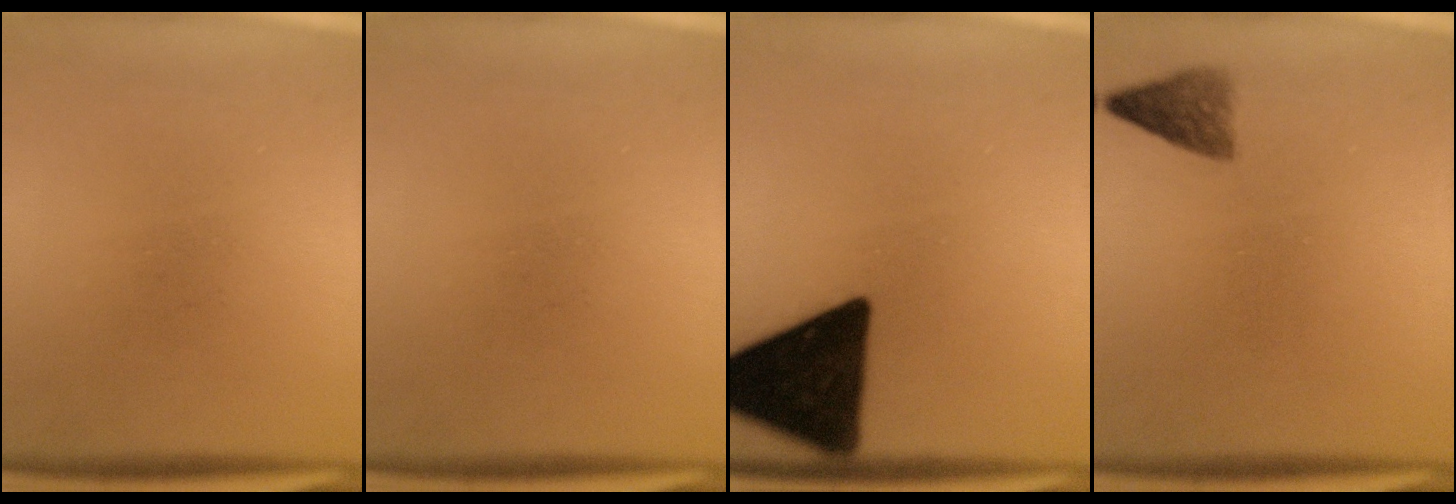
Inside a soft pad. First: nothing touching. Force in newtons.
{"total": 0.0}
{"total": 18.3}
{"total": 2.6}